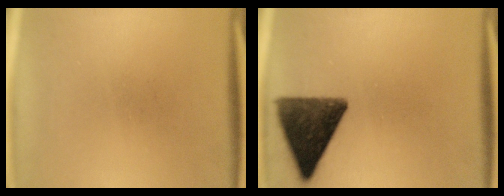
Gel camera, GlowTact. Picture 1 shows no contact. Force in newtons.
{"total": 12.2}